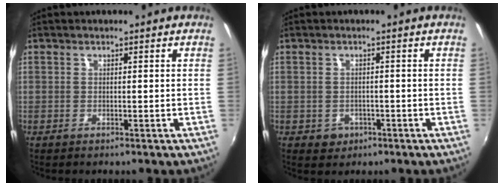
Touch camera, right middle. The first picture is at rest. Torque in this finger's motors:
{"motor_torque": [0.27, -0.24, -0.01, 0.01]}